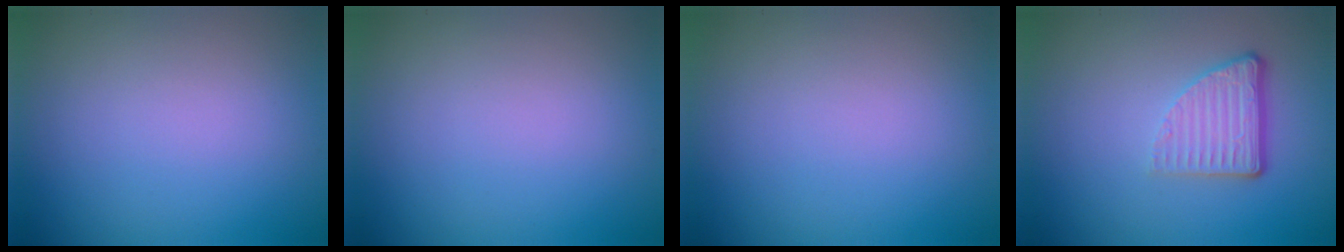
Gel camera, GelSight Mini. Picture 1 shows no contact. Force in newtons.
{"total": 0.0}
{"total": 0.0}
{"total": 3.8, "press": 2.6, "slide": 2.8}